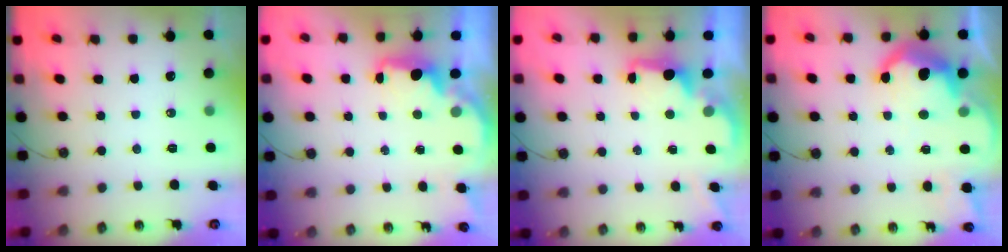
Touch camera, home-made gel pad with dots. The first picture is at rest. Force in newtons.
{"total": 2.2, "press": 2.1, "slide": 0.8}
{"total": 1.7, "press": 1.5, "slide": 0.7}
{"total": 14.8, "press": 14.7, "slide": 1.1}